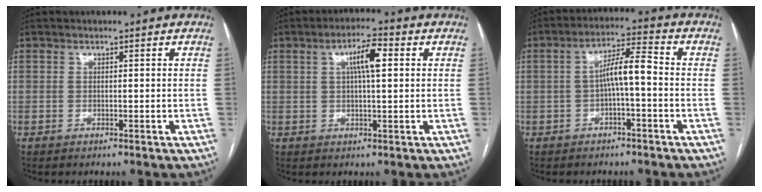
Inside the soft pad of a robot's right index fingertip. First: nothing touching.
{"total": 5.7, "force": [1.6, 1.0, 5.4], "torque": [-0.094, 0.014, 0.027]}
{"total": 6.1, "force": [-0.8, 1.0, 5.9], "torque": [-0.101, 0.025, -0.013]}